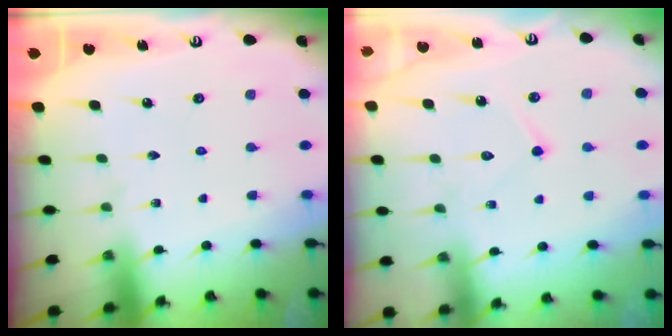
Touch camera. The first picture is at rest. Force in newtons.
{"total": 8.4, "press": 8.4, "slide": 0.7}